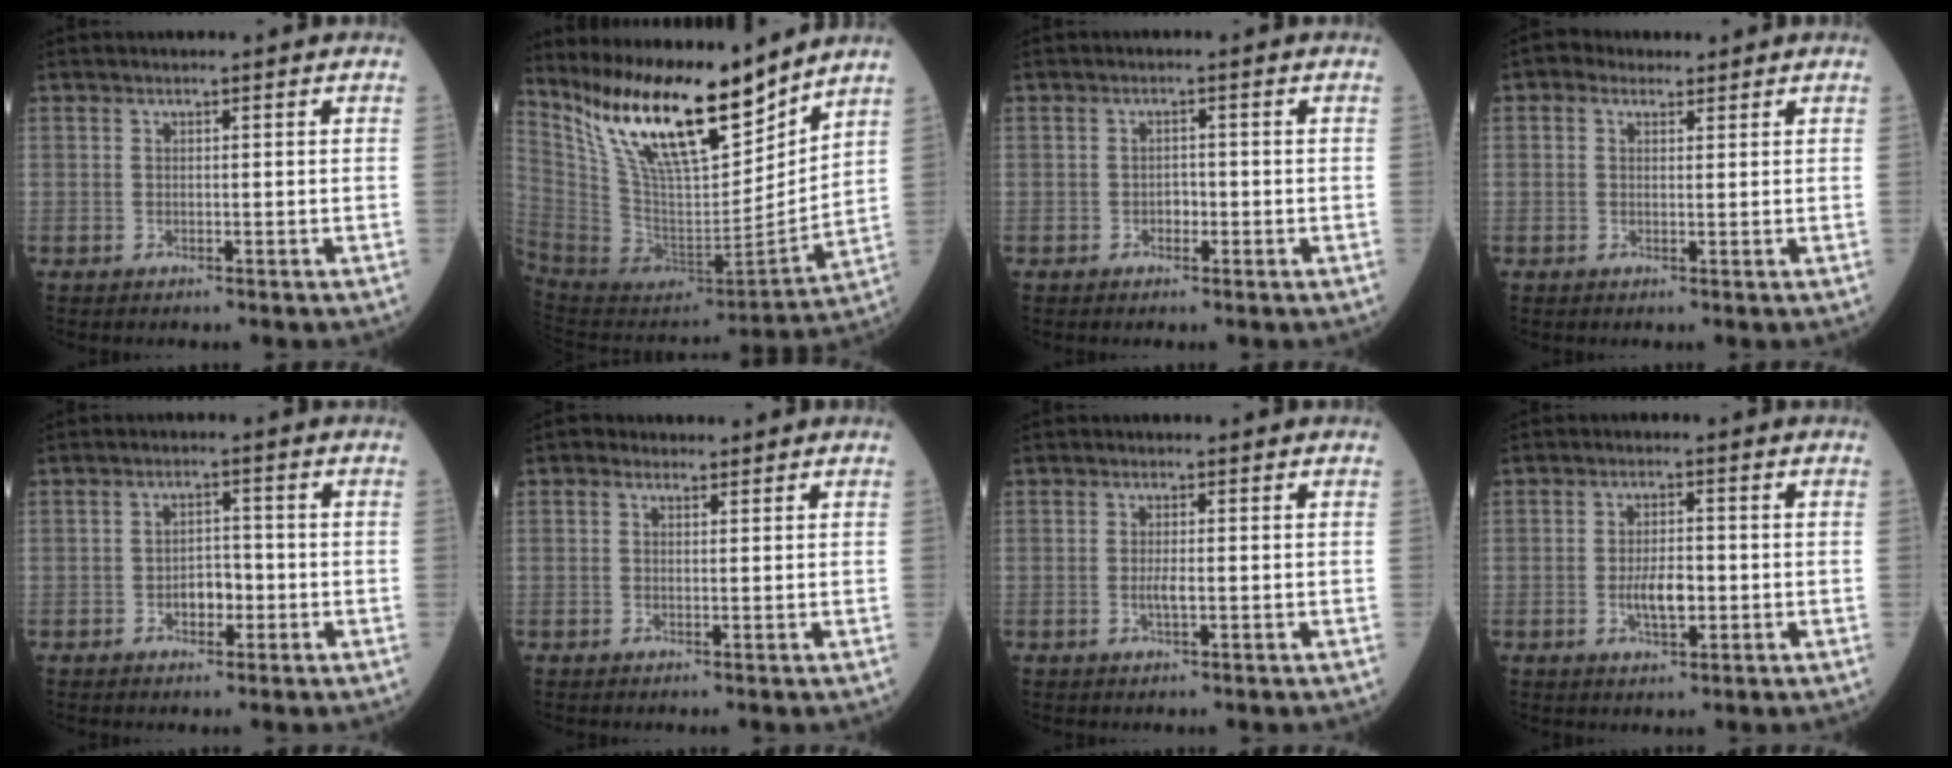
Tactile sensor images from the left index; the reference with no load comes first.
{"total": 21.2, "force": [16.0, 4.6, 13.1], "torque": [-0.231, -0.014, 0.298]}
{"total": 1.6, "force": [-0.7, 1.0, 1.0], "torque": [-0.011, 0.003, -0.014]}
{"total": 2.7, "force": [1.5, 2.0, 1.1], "torque": [-0.024, 0.020, 0.024]}
{"total": 3.5, "force": [-1.4, 2.0, 2.5], "torque": [-0.037, 0.006, -0.024]}
{"total": 1.3, "force": [0.7, 1.1, 0.4], "torque": [-0.011, 0.007, 0.008]}
{"total": 1.9, "force": [-0.5, 0.4, 1.8], "torque": [-0.038, -0.002, -0.008]}
{"total": 4.7, "force": [-1.2, 1.8, 4.2], "torque": [-0.080, -0.002, -0.021]}